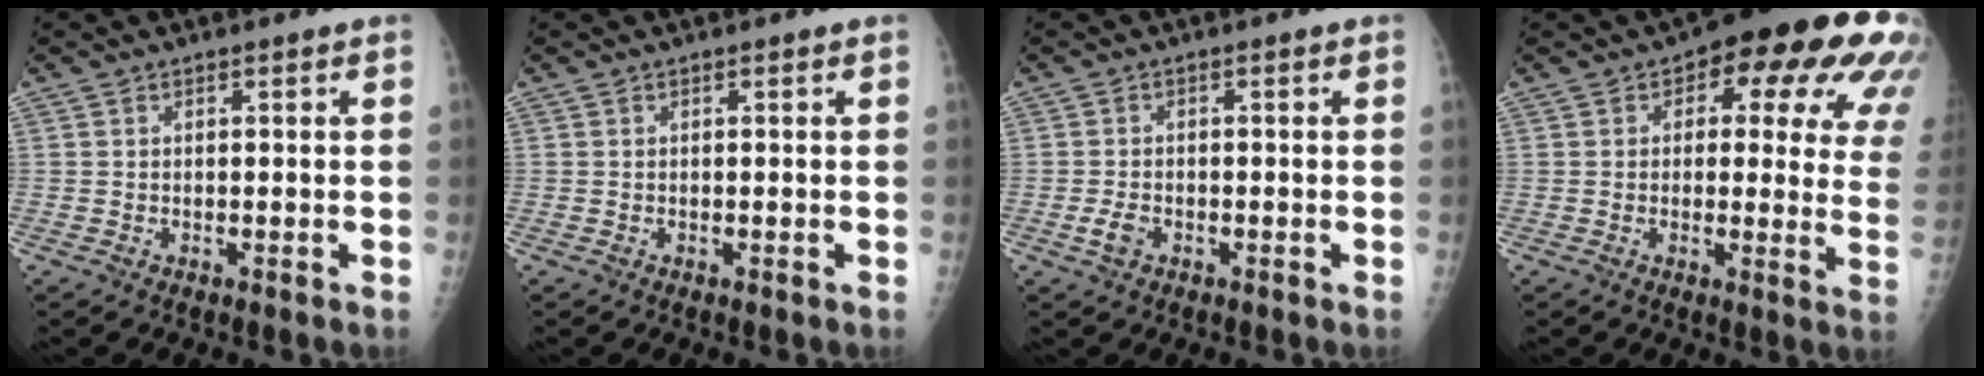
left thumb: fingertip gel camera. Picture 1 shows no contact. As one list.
[{"total": 0.0}, {"total": 2.6, "force": [-1.2, 1.7, 1.6], "torque": [-0.030, 0.004, -0.022]}, {"total": 20.0, "force": [8.9, 8.9, 15.6], "torque": [-0.145, -0.013, 0.096]}]